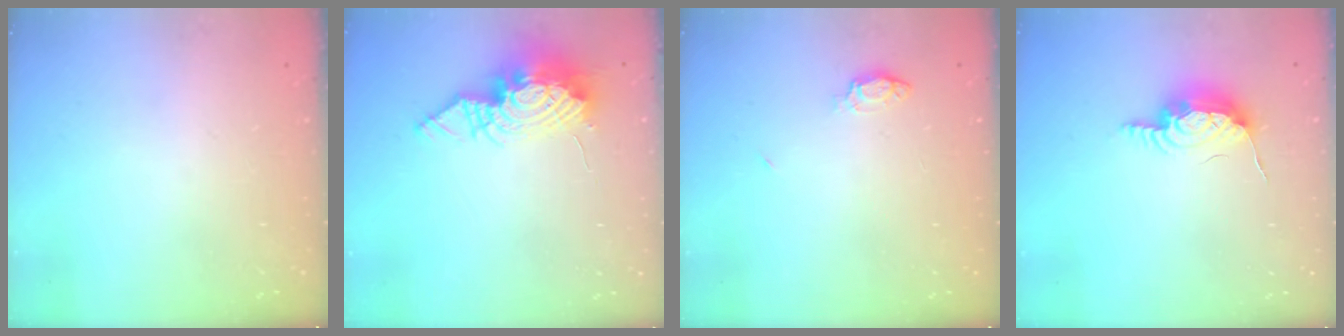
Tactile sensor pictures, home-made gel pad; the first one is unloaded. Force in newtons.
{"total": 13.5, "press": 13.5, "slide": 1.4}
{"total": 3.7, "press": 3.7, "slide": 0.5}
{"total": 9.9, "press": 9.9, "slide": 1.0}